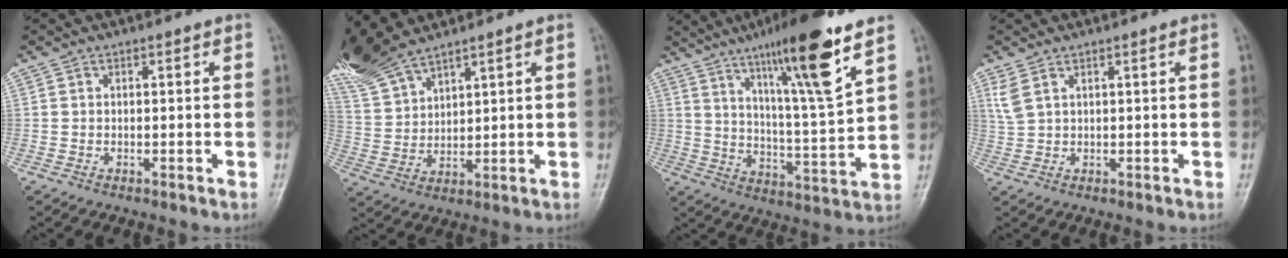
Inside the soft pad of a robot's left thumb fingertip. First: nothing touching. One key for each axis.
{"total": 12.3, "fx": 10.4, "fy": 3.3, "fz": 5.7, "tx": -0.124, "ty": -0.027, "tz": 0.227}
{"total": 17.3, "fx": 10.3, "fy": 1.8, "fz": 13.7, "tx": -0.216, "ty": -0.054, "tz": 0.172}
{"total": 2.7, "fx": 1.6, "fy": 1.1, "fz": 1.8, "tx": -0.047, "ty": 0.006, "tz": 0.045}